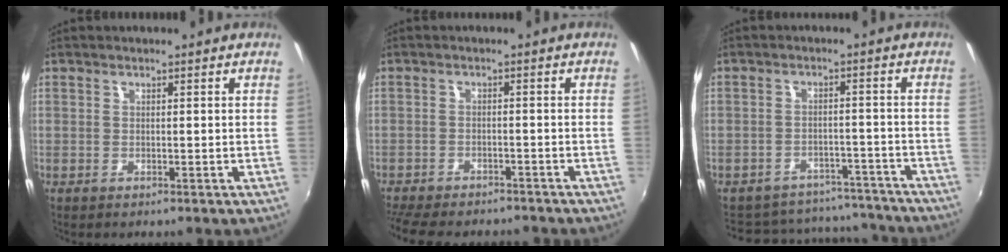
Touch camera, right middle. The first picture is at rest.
{"total": 11.5, "force": [-10.0, 3.0, 4.8], "torque": [-0.116, -0.025, -0.152]}
{"total": 15.5, "force": [-13.4, 7.0, 3.7], "torque": [-0.087, 0.049, -0.157]}